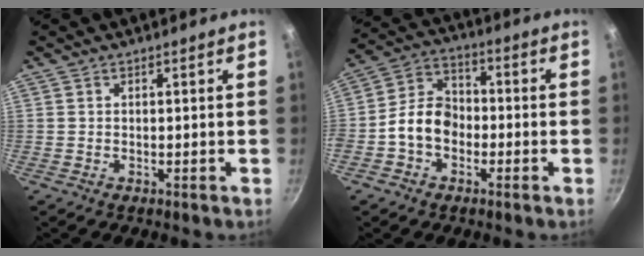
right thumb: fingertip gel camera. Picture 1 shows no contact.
{"total": 9.1, "force": [-2.3, 6.9, 5.5], "torque": [-0.069, 0.034, -0.056]}